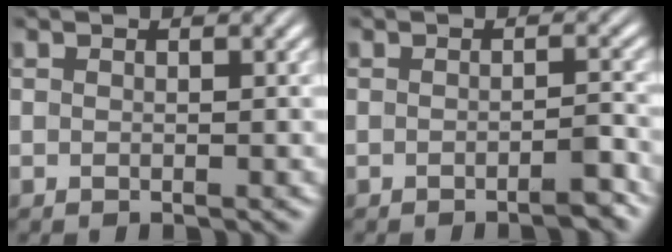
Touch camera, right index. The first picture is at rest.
{"total": 1.7, "force": [-1.4, 0.1, 0.9], "torque": [-0.014, 0.001, -0.029]}